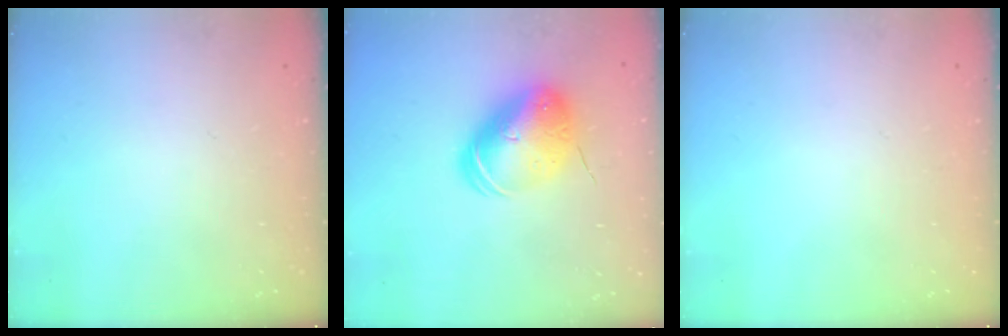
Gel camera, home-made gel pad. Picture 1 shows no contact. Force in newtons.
{"total": 12.5, "press": 12.3, "slide": 2.2}
{"total": 0.0}